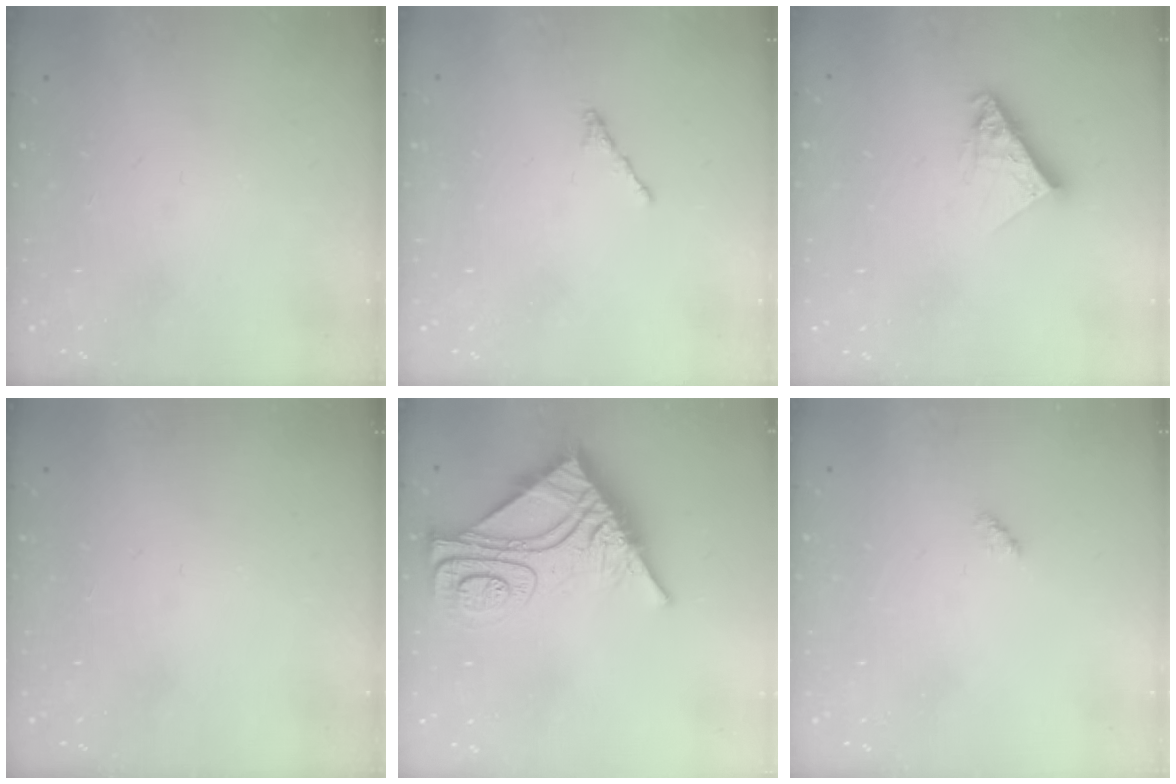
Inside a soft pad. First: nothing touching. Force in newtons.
{"total": 0.5, "press": 0.4, "slide": 0.3}
{"total": 9.0, "press": 9.0, "slide": 0.9}
{"total": 0.0}
{"total": 15.3, "press": 15.3, "slide": 1.3}
{"total": 2.4, "press": 2.4, "slide": 0.4}